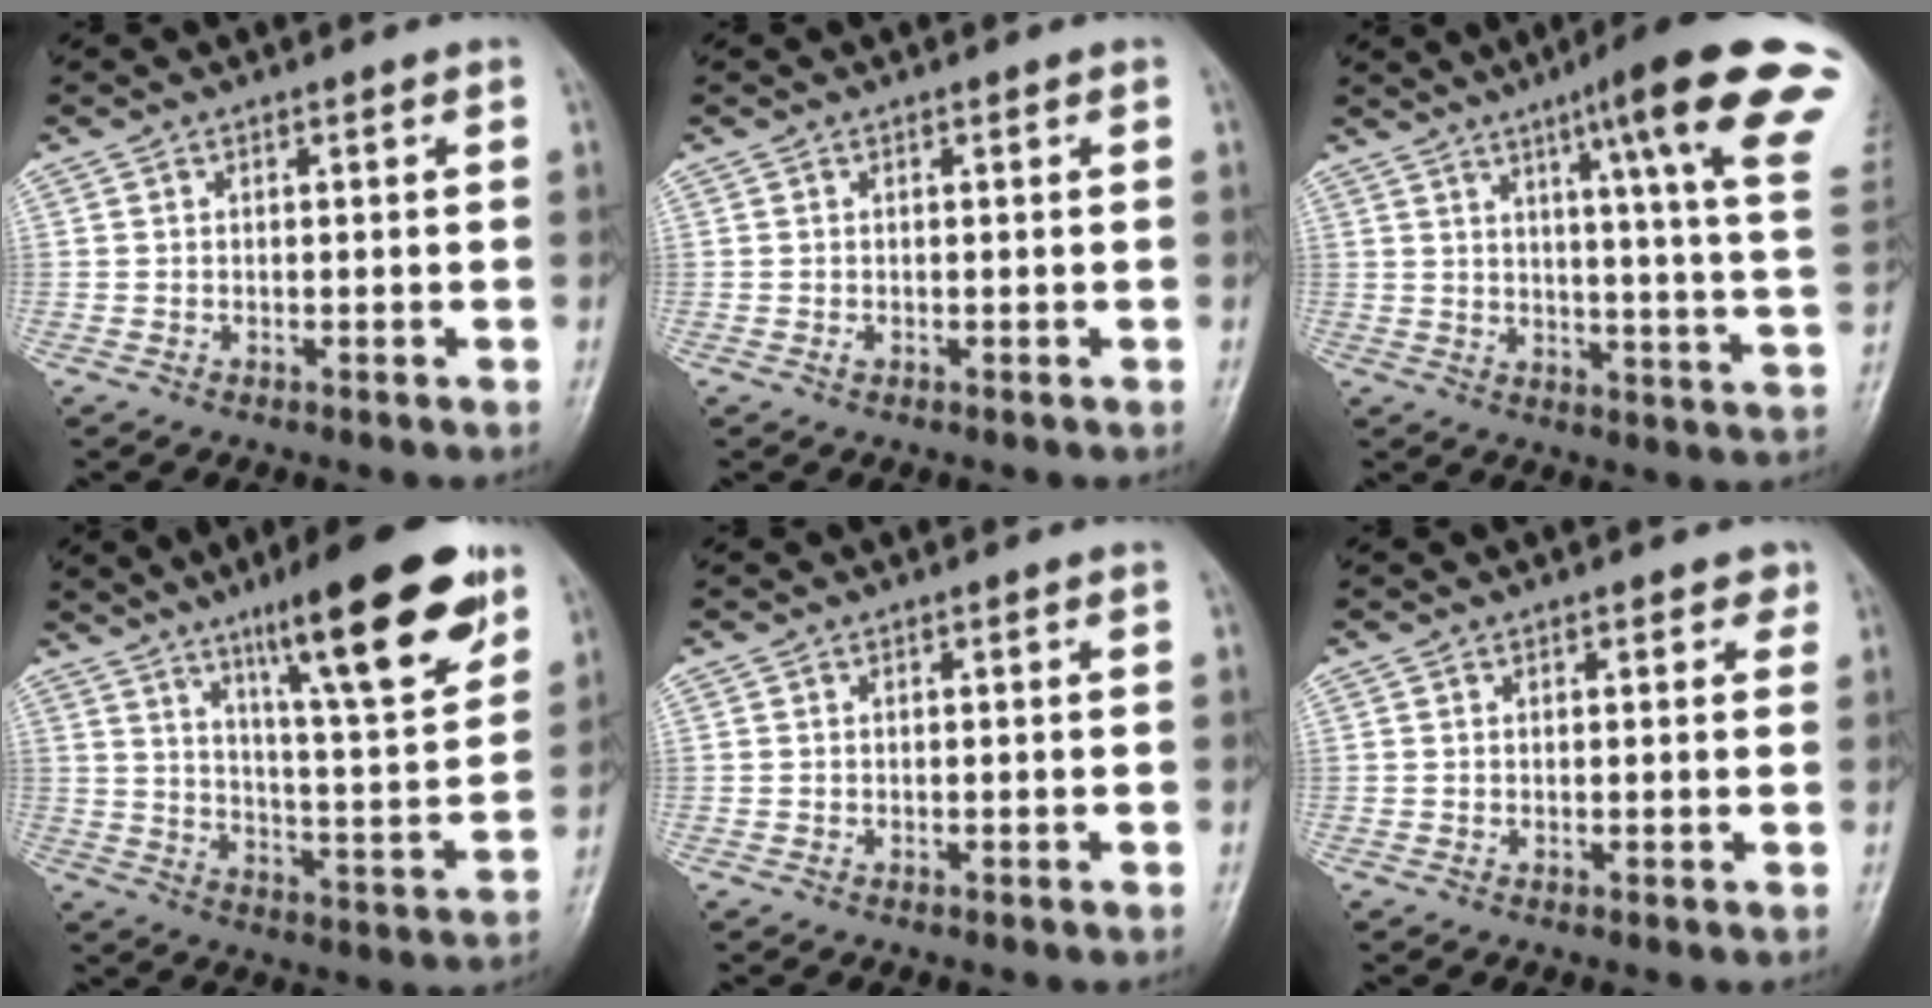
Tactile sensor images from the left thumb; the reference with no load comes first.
{"total": 0.6, "force": [0.0, 0.4, 0.5], "torque": [-0.005, -0.001, 0.000]}
{"total": 22.5, "force": [12.6, 1.2, 18.6], "torque": [-0.235, -0.054, 0.151]}
{"total": 21.6, "force": [12.8, 3.9, 16.9], "torque": [-0.225, -0.051, 0.201]}
{"total": 0.0}
{"total": 1.9, "force": [1.2, 1.0, 1.0], "torque": [0.003, -0.002, 0.009]}